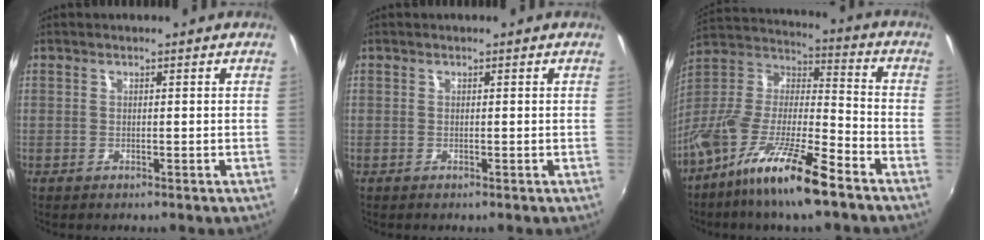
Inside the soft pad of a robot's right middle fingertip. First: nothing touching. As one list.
[{"total": 0.0}, {"total": 18.4, "force": [-12.0, 3.6, 13.5], "torque": [-0.255, -0.017, -0.229]}]